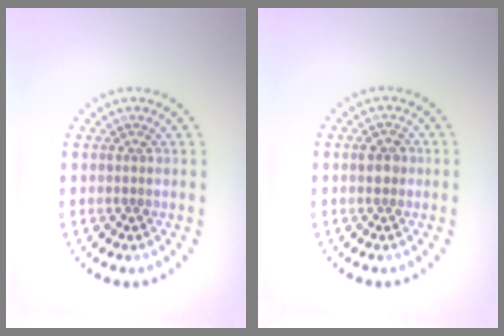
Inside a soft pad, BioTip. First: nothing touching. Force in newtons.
{"total": 1.6, "press": 1.5, "slide": 0.3}